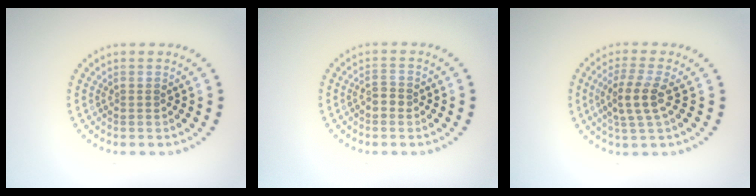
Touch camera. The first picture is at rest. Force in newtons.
{"total": 1.3, "press": 1.3, "slide": 0.3}
{"total": 3.0, "press": 2.6, "slide": 1.5}